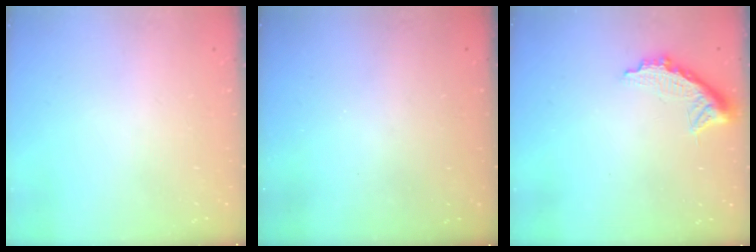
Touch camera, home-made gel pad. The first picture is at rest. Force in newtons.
{"total": 3.2, "press": 3.2, "slide": 0.1}
{"total": 9.5, "press": 9.5, "slide": 0.5}